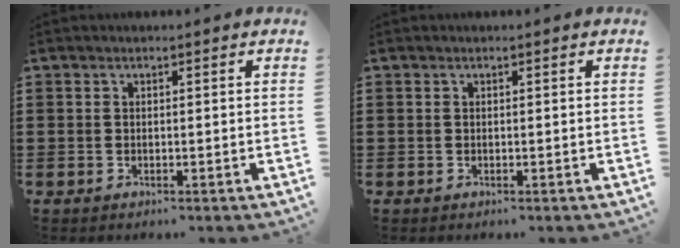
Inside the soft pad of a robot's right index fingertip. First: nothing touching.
{"total": 0.0}